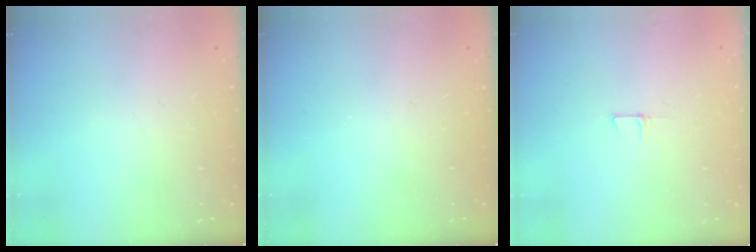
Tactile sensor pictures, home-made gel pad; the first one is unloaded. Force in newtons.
{"total": 0.0}
{"total": 5.6, "press": 5.6, "slide": 0.5}